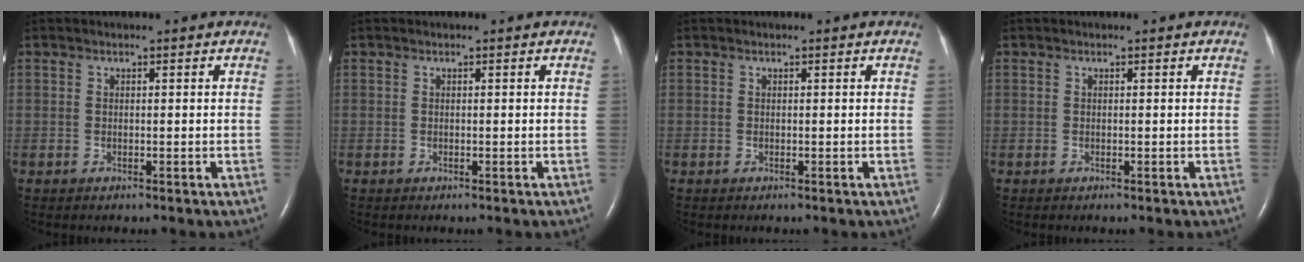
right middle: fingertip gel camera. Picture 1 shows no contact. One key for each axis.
{"total": 0.0}
{"total": 0.0}
{"total": 0.0}